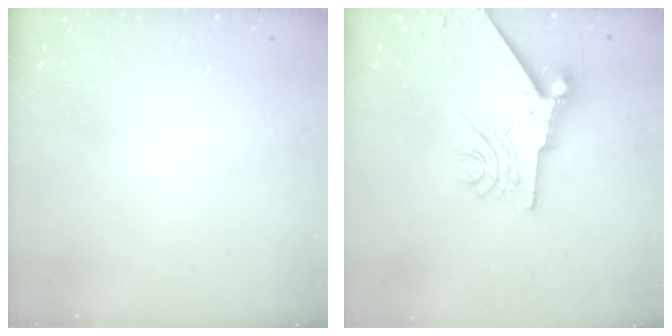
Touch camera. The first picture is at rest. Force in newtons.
{"total": 11.4, "press": 11.3, "slide": 1.5}